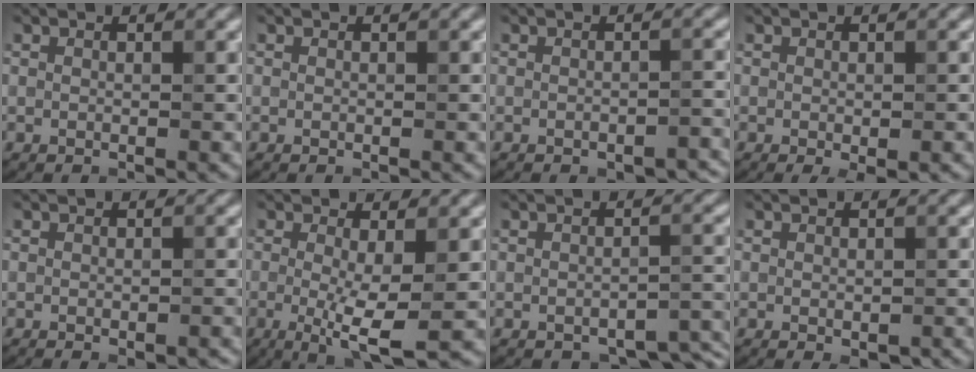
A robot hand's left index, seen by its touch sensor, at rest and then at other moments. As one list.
[{"total": 0.0}, {"total": 2.2, "force": [-1.8, 0.5, 1.1], "torque": [-0.019, 0.001, -0.023]}, {"total": 1.0, "force": [-0.5, 0.1, 0.8], "torque": [-0.018, -0.008, -0.003]}, {"total": 1.2, "force": [-0.8, 0.2, 0.8], "torque": [-0.014, -0.002, -0.009]}, {"total": 4.3, "force": [-0.6, 0.8, 4.2], "torque": [-0.081, -0.015, -0.008]}, {"total": 3.2, "force": [-2.5, 1.2, 1.6], "torque": [-0.026, -0.004, -0.024]}, {"total": 1.0, "force": [-0.6, 0.4, 0.6], "torque": [-0.014, -0.006, -0.003]}]